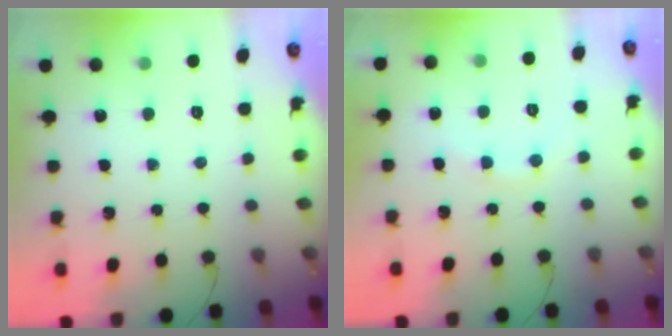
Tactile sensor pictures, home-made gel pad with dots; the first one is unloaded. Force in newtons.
{"total": 6.4, "press": 6.3, "slide": 1.3}